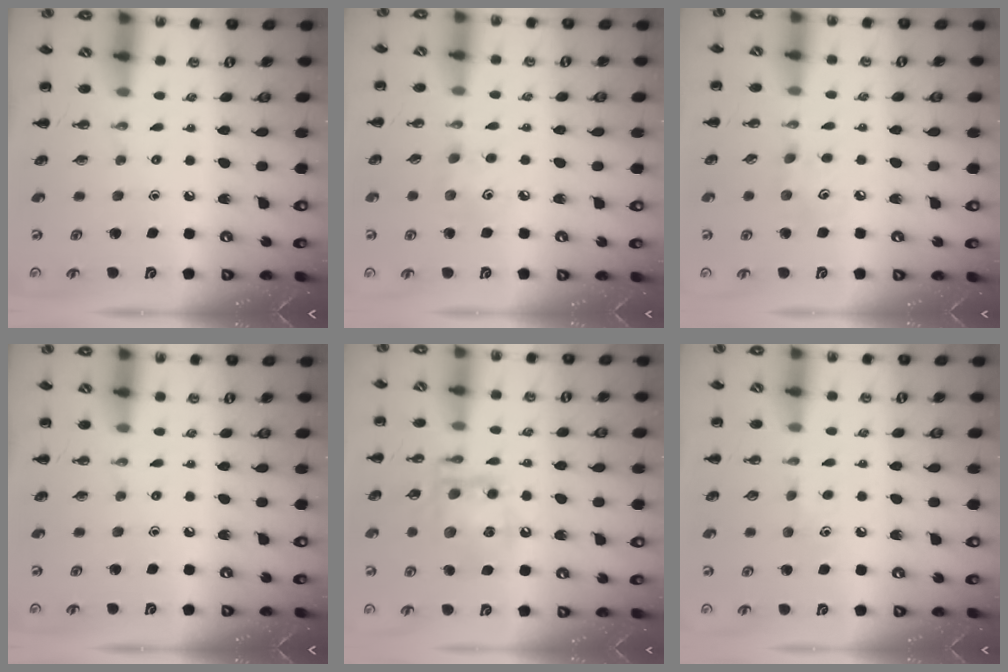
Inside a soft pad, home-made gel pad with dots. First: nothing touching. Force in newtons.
{"total": 5.0, "press": 4.9, "slide": 1.0}
{"total": 4.1, "press": 4.0, "slide": 0.9}
{"total": 0.0}
{"total": 14.5, "press": 14.3, "slide": 2.3}
{"total": 4.0, "press": 3.8, "slide": 1.2}